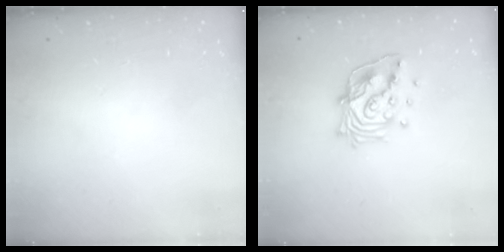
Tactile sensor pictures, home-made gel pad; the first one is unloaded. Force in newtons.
{"total": 15.9, "press": 15.9, "slide": 1.3}